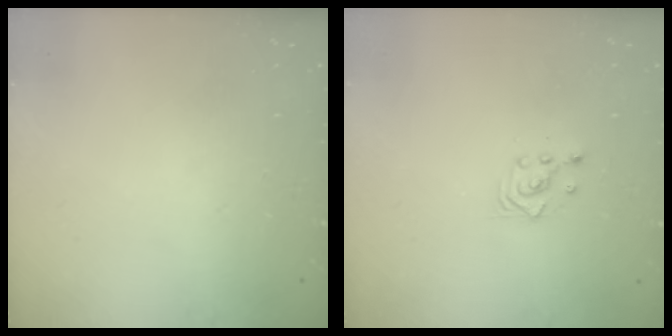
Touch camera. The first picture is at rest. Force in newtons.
{"total": 2.3, "press": 2.3, "slide": 0.3}